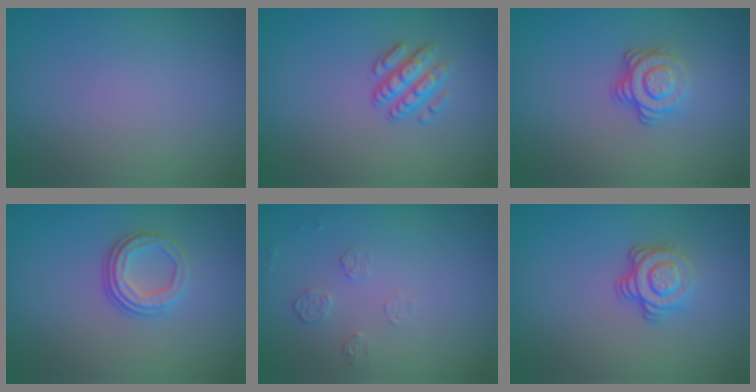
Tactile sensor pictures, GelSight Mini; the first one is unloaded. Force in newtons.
{"total": 2.7, "press": 2.4, "slide": 1.2}
{"total": 3.5, "press": 2.6, "slide": 2.4}
{"total": 3.0, "press": 2.3, "slide": 2.0}
{"total": 1.3, "press": 0.6, "slide": 1.1}
{"total": 3.6, "press": 2.6, "slide": 2.5}